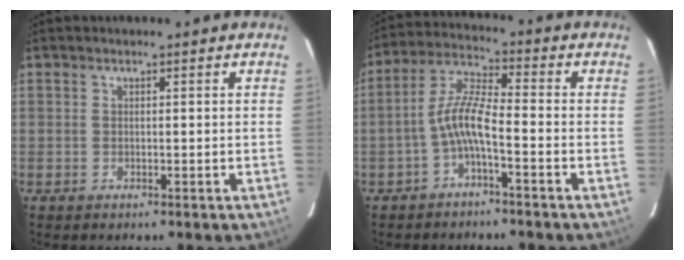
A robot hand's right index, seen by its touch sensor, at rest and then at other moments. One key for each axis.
{"total": 7.8, "fx": -2.9, "fy": 0.9, "fz": 7.1, "tx": -0.167, "ty": 0.018, "tz": -0.058}